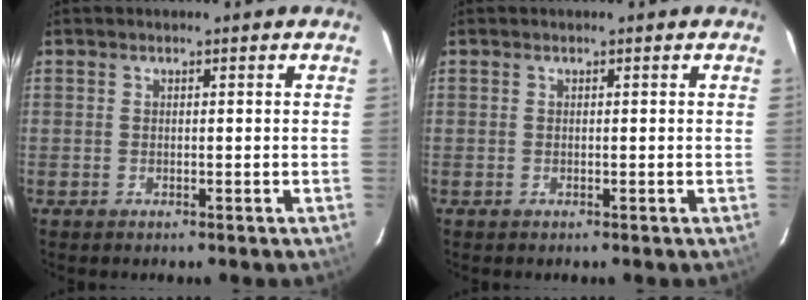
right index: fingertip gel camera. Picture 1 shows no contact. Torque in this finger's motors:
{"motor_torque": [-0.02, -0.02, 0.00, 0.00]}